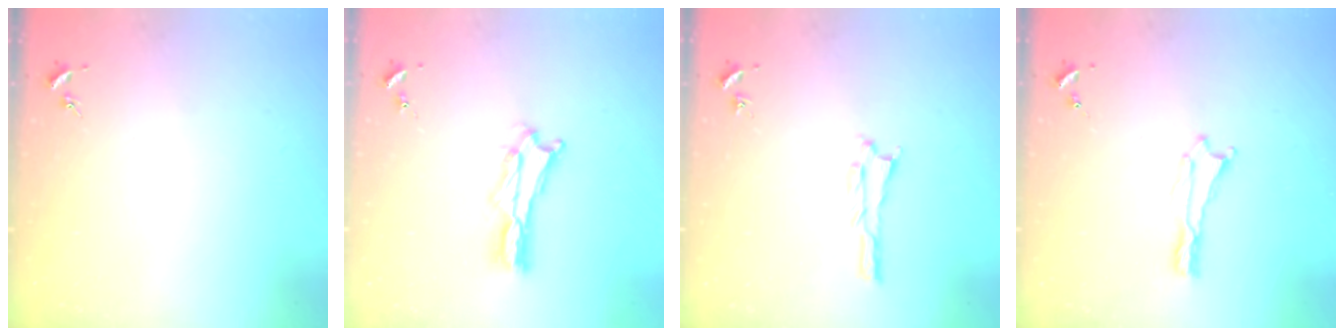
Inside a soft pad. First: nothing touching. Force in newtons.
{"total": 2.0, "press": 2.0, "slide": 0.3}
{"total": 1.1, "press": 1.1, "slide": 0.1}
{"total": 0.0}